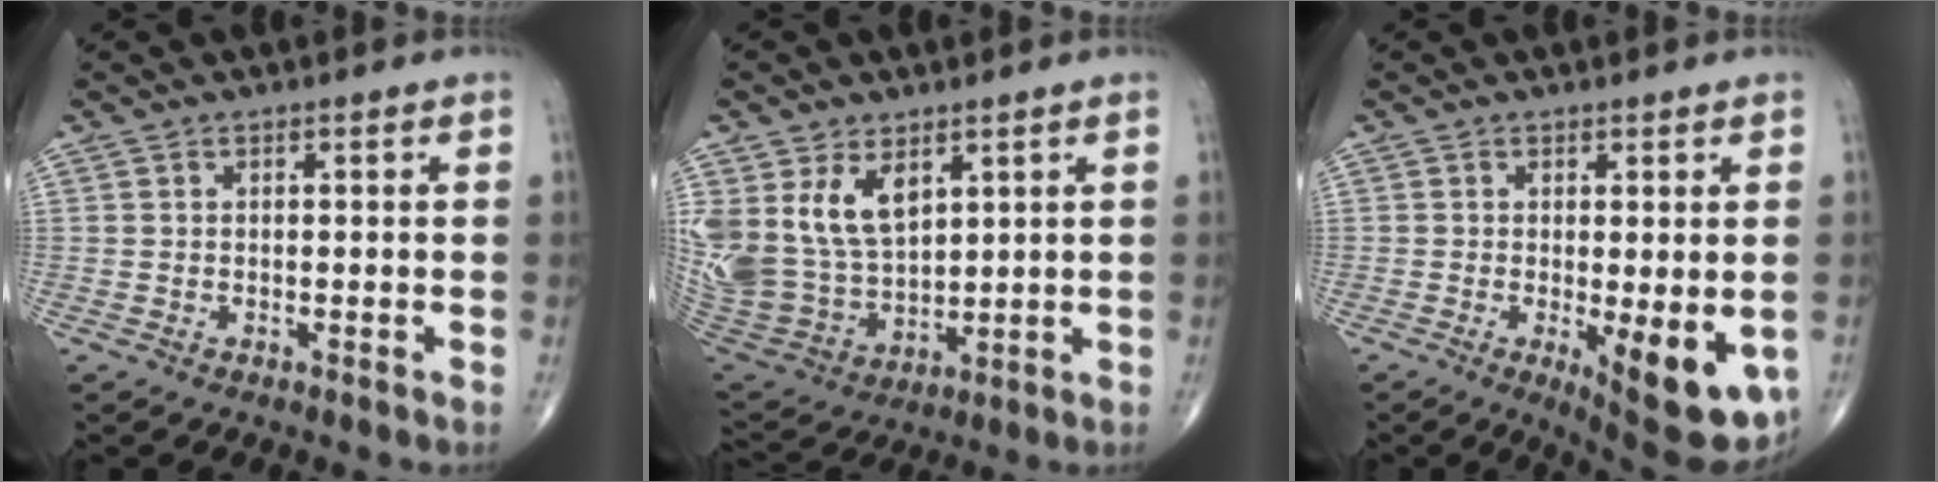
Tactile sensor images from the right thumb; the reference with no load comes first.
{"total": 15.5, "force": [6.0, 10.0, 10.2], "torque": [-0.195, -0.027, 0.144]}
{"total": 11.3, "force": [-2.9, 3.8, 10.2], "torque": [-0.125, -0.023, -0.028]}